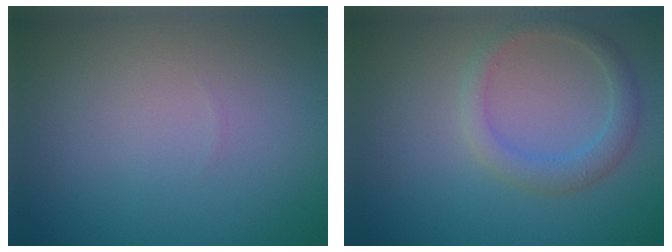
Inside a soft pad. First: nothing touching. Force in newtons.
{"total": 2.4, "press": 2.4, "slide": 0.2}